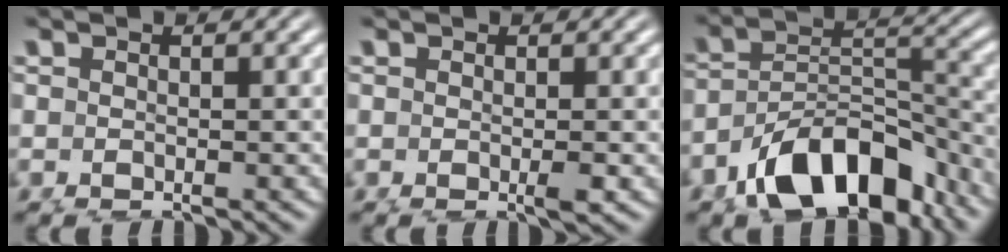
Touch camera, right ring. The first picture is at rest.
{"total": 0.9, "force": [-0.1, -0.1, 0.8], "torque": [-0.011, -0.003, 0.002]}
{"total": 8.2, "force": [-5.3, 4.2, 4.7], "torque": [-0.065, -0.018, -0.074]}